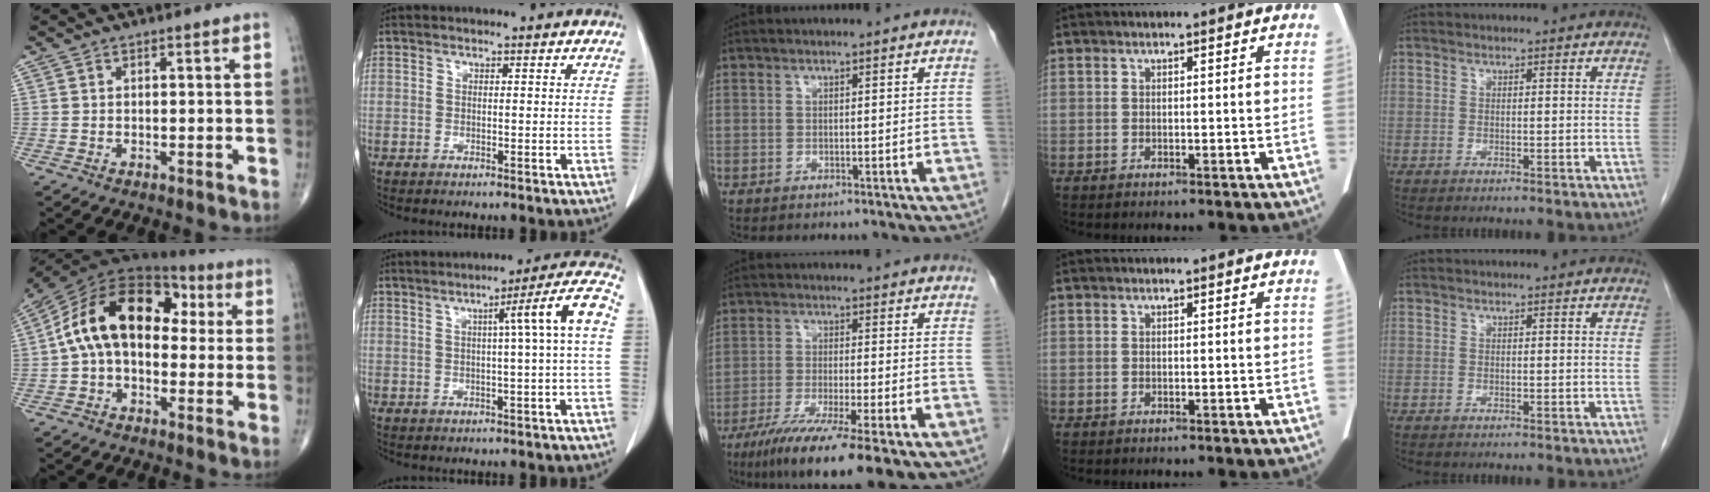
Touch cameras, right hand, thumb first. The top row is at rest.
{"thumb": {"total": 18.1, "force": [2.0, 11.4, 13.9], "torque": [-0.218, 0.051, 0.022]}, "index": {"total": 7.8, "force": [0.5, -1.2, 7.7], "torque": [-0.103, 0.015, 0.007]}, "middle": {"total": 16.0, "force": [-9.9, 2.3, 12.4], "torque": [-0.170, -0.035, -0.156]}}